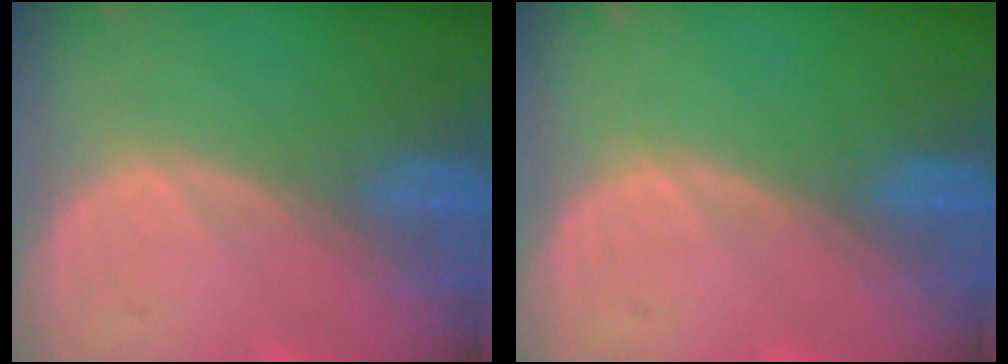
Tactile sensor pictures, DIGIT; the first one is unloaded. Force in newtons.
{"total": 0.0}